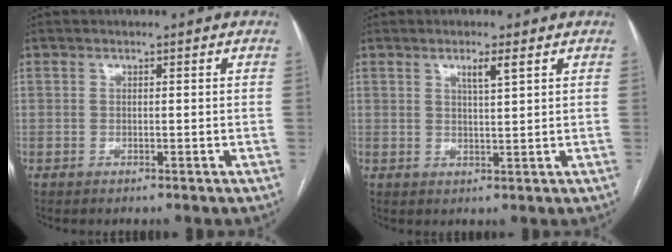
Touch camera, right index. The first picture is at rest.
{"total": 2.6, "force": [1.4, -0.1, 2.1], "torque": [-0.040, -0.002, 0.026]}